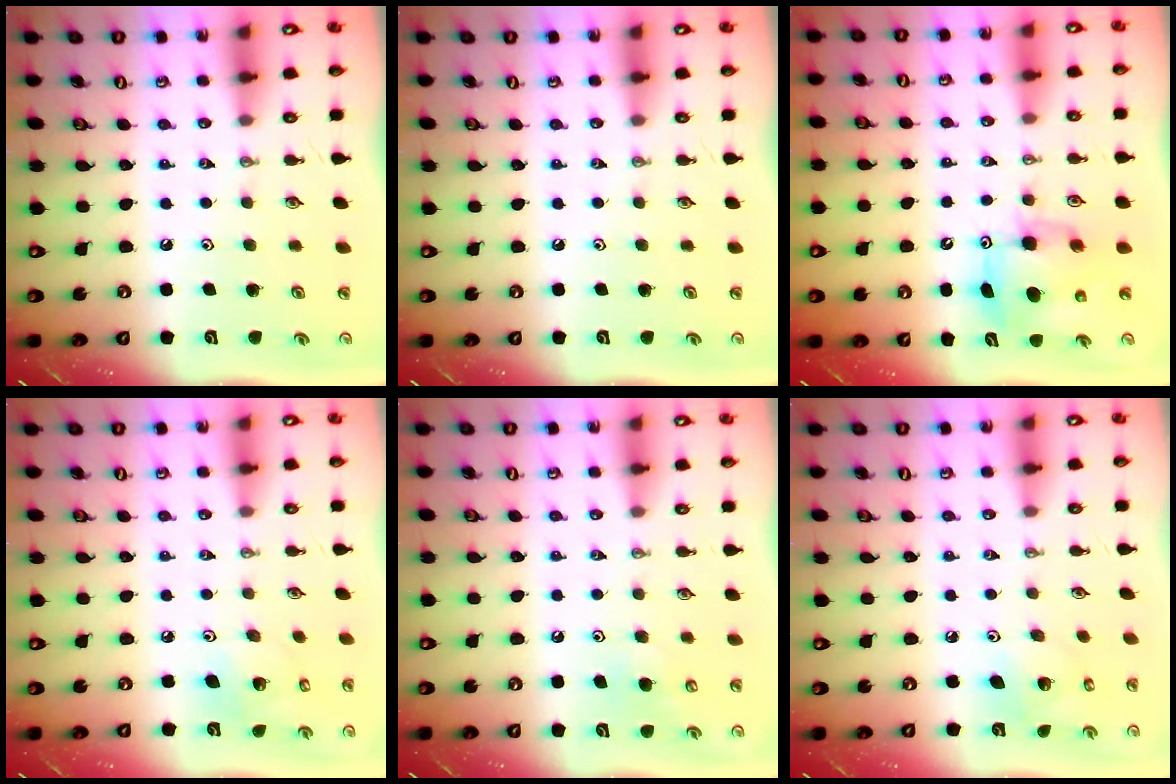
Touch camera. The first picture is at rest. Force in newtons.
{"total": 0.0}
{"total": 8.3, "press": 8.3, "slide": 0.7}
{"total": 6.4, "press": 6.3, "slide": 1.4}
{"total": 5.7, "press": 5.7, "slide": 0.9}
{"total": 6.2, "press": 6.2, "slide": 0.4}